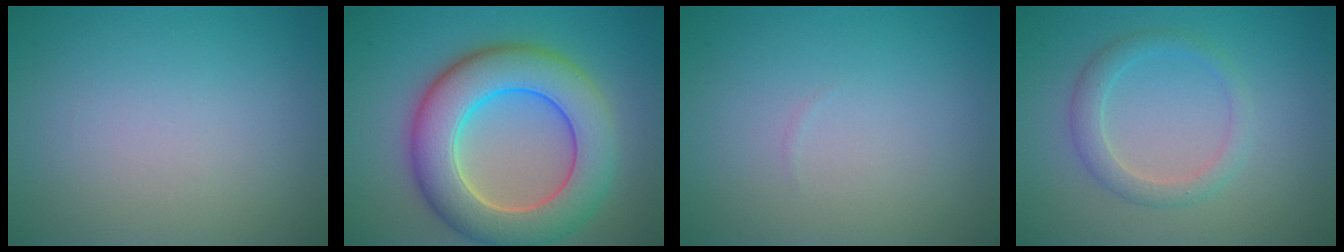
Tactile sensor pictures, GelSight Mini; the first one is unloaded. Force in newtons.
{"total": 9.8, "press": 9.8, "slide": 0.4}
{"total": 0.0}
{"total": 2.4, "press": 2.4, "slide": 0.2}